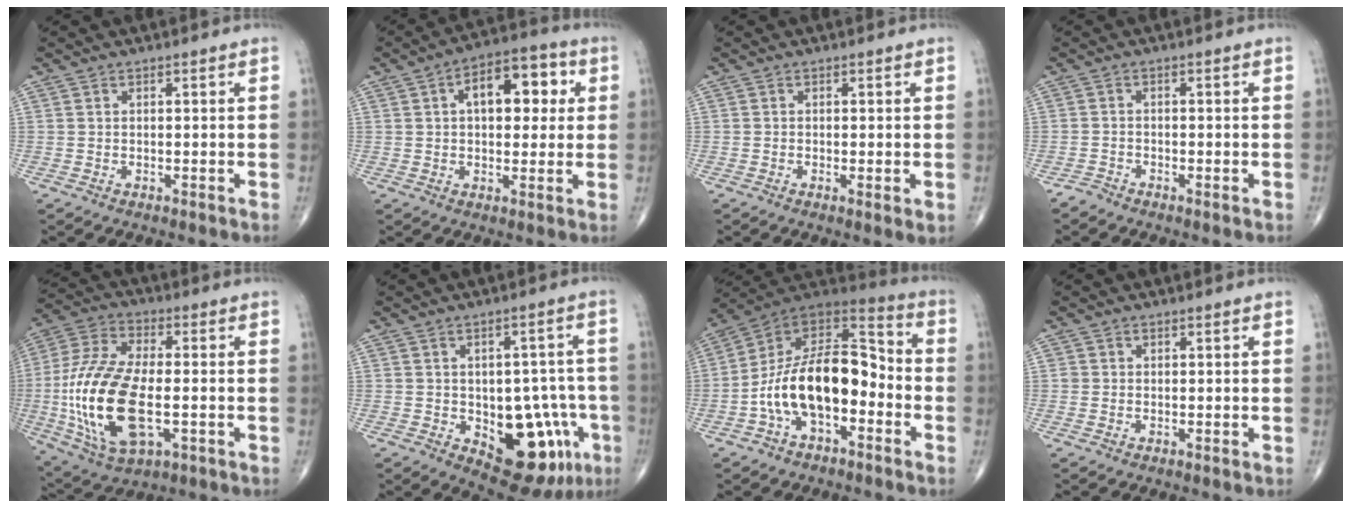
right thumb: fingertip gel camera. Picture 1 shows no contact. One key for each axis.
{"total": 12.5, "fx": 3.0, "fy": 6.9, "fz": 9.9, "tx": -0.109, "ty": 0.019, "tz": 0.038}
{"total": 2.0, "fx": -0.3, "fy": 0.4, "fz": 1.9, "tx": -0.039, "ty": -0.009, "tz": -0.008}
{"total": 1.3, "fx": -1.3, "fy": 0.4, "fz": 0.3, "tx": -0.003, "ty": -0.003, "tz": -0.028}
{"total": 21.9, "fx": -3.5, "fy": 10.5, "fz": 18.9, "tx": -0.409, "ty": 0.003, "tz": -0.052}
{"total": 16.0, "fx": -5.0, "fy": 8.8, "fz": 12.4, "tx": -0.111, "ty": 0.021, "tz": -0.047}
{"total": 18.7, "fx": -4.6, "fy": 10.0, "fz": 15.1, "tx": -0.241, "ty": 0.065, "tz": -0.084}
{"total": 0.7, "fx": 0.1, "fy": 0.7, "fz": 0.1, "tx": 0.005, "ty": 0.003, "tz": 0.001}